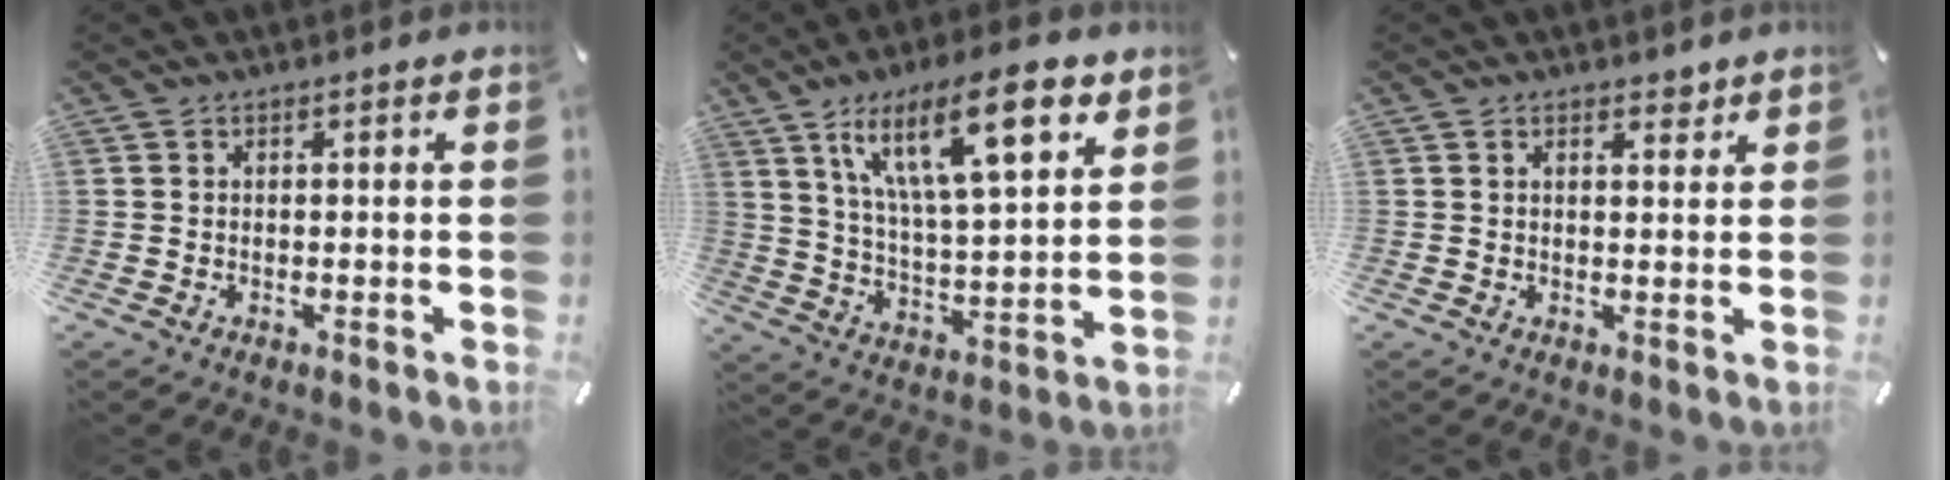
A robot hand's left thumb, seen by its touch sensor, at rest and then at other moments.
{"total": 19.9, "force": [11.0, 7.1, 15.1], "torque": [-0.250, -0.033, 0.175]}
{"total": 2.4, "force": [1.7, 1.1, 1.3], "torque": [-0.012, -0.007, 0.028]}